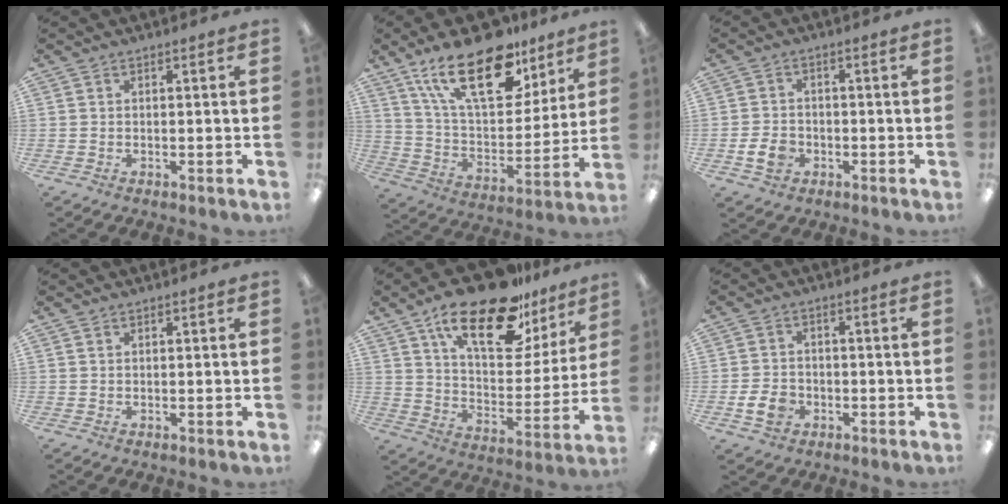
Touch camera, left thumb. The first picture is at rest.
{"total": 24.3, "force": [15.5, 10.8, 15.2], "torque": [-0.268, -0.079, 0.268]}
{"total": 5.1, "force": [-1.8, 3.8, 2.8], "torque": [-0.055, 0.006, -0.031]}
{"total": 0.6, "force": [0.4, 0.4, 0.2], "torque": [-0.005, 0.002, 0.008]}
{"total": 23.8, "force": [15.8, 9.4, 15.1], "torque": [-0.235, -0.095, 0.267]}
{"total": 5.3, "force": [-1.9, 4.0, 2.9], "torque": [-0.065, 0.005, -0.035]}